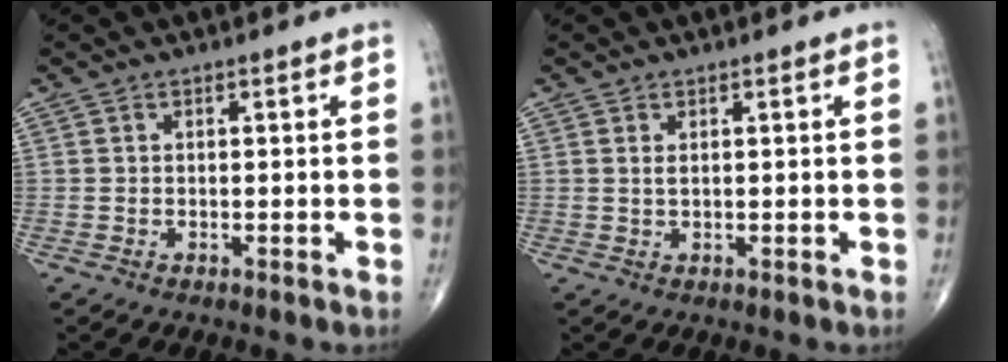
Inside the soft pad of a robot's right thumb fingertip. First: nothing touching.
{"total": 1.1, "force": [0.4, 0.4, 0.9], "torque": [-0.019, 0.000, 0.012]}